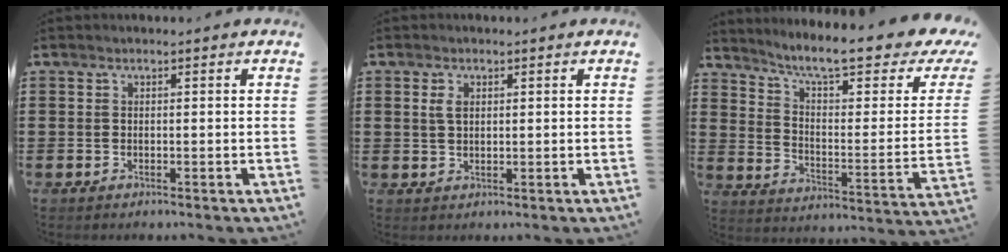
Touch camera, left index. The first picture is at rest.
{"total": 2.0, "force": [0.7, 1.2, 1.5], "torque": [-0.035, 0.005, 0.013]}
{"total": 9.3, "force": [7.0, 1.0, 6.0], "torque": [-0.119, -0.055, 0.107]}